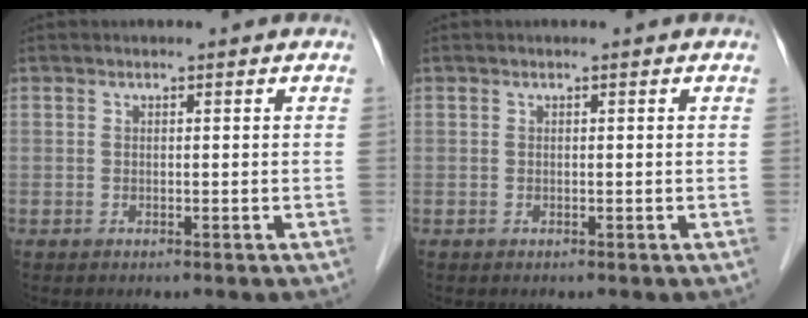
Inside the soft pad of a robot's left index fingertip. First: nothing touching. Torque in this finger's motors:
{"motor_torque": [-0.04, 0.04, 0.00, 0.00]}